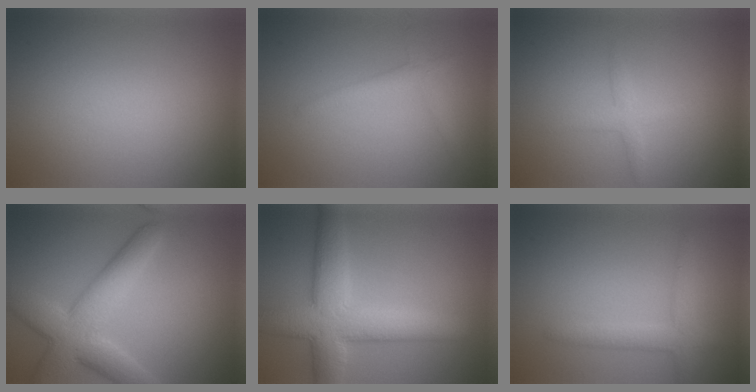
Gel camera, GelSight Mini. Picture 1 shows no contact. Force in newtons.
{"total": 1.6, "press": 1.6, "slide": 0.1}
{"total": 1.6, "press": 1.6, "slide": 0.1}
{"total": 6.9, "press": 6.9, "slide": 0.4}
{"total": 8.0, "press": 8.0, "slide": 0.5}
{"total": 2.7, "press": 2.7, "slide": 0.2}